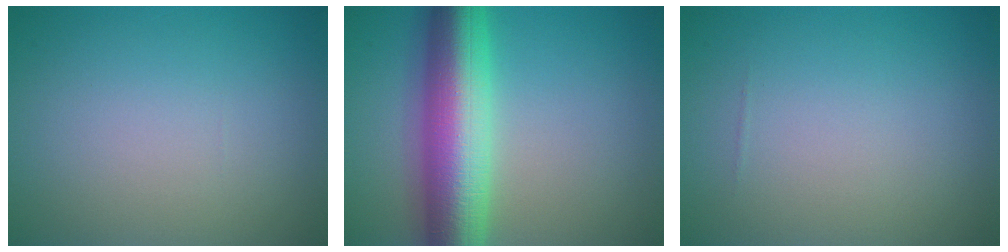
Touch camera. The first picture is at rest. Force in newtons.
{"total": 10.7, "press": 10.7, "slide": 0.0}
{"total": 0.0}